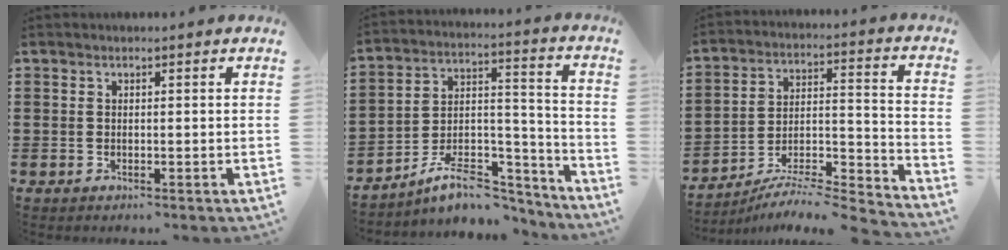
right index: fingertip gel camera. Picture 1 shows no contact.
{"total": 9.8, "force": [-7.9, 4.1, 4.2], "torque": [-0.071, 0.026, -0.146]}
{"total": 6.2, "force": [-5.8, 0.7, 2.2], "torque": [-0.029, -0.004, -0.116]}